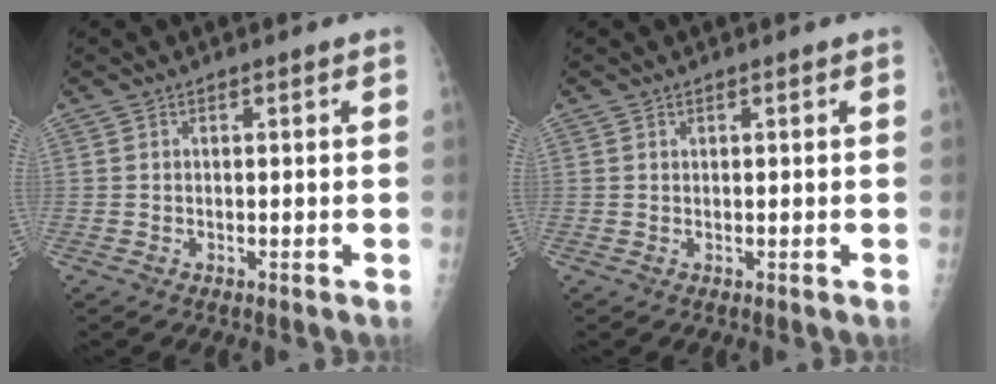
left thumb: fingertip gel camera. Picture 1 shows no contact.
{"total": 0.0}